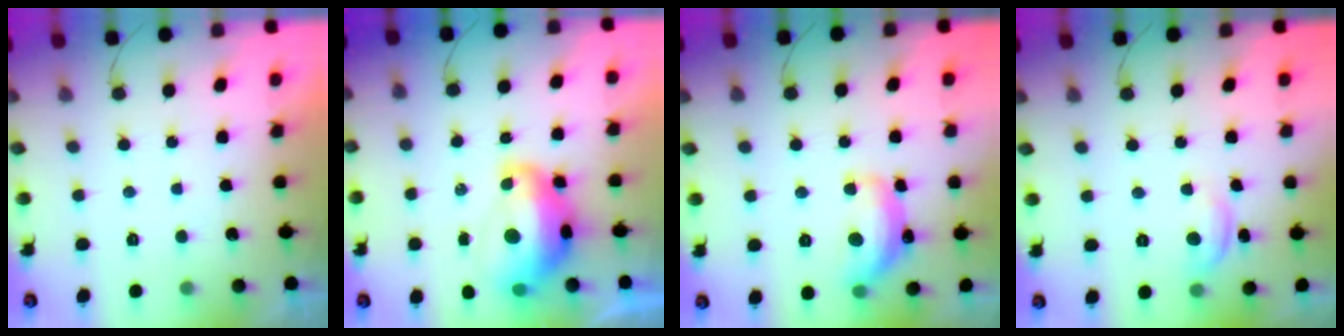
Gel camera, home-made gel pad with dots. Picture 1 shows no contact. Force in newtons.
{"total": 14.6, "press": 14.5, "slide": 1.6}
{"total": 15.8, "press": 15.8, "slide": 1.0}
{"total": 8.4, "press": 8.4, "slide": 0.6}